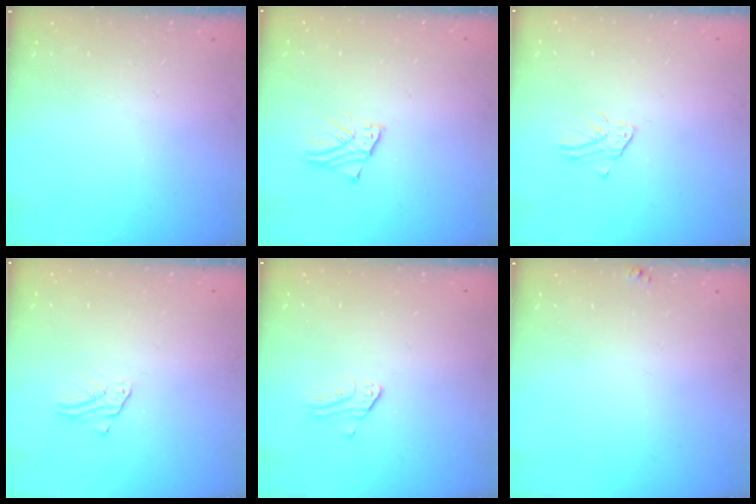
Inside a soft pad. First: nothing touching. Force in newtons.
{"total": 2.4, "press": 2.4, "slide": 0.1}
{"total": 2.0, "press": 2.0, "slide": 0.2}
{"total": 1.2, "press": 1.2, "slide": 0.1}
{"total": 0.8, "press": 0.8, "slide": 0.1}
{"total": 3.3, "press": 3.3, "slide": 0.4}